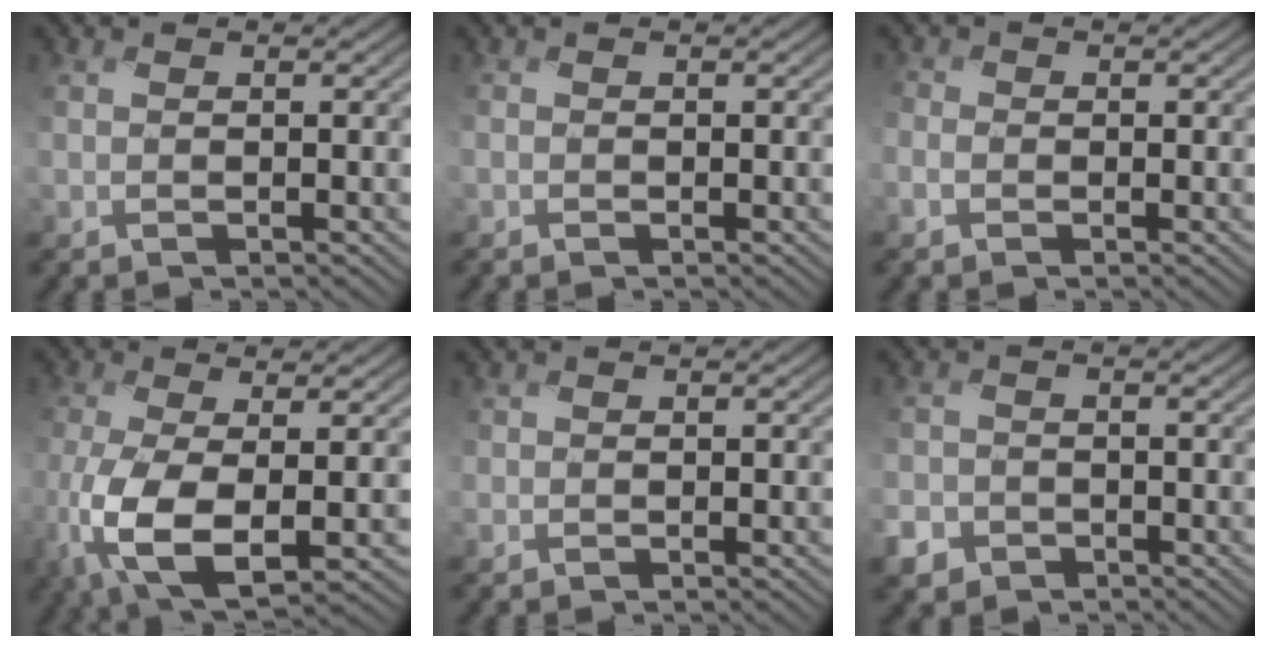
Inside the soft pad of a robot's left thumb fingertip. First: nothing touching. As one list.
[{"total": 0.6, "force": [-0.4, 0.4, -0.1], "torque": [0.000, -0.005, -0.011]}, {"total": 1.9, "force": [-0.9, 1.6, 0.6], "torque": [-0.016, -0.001, -0.025]}, {"total": 10.1, "force": [-2.5, 4.3, 8.8], "torque": [-0.211, -0.026, -0.045]}, {"total": 0.9, "force": [0.0, 0.9, 0.0], "torque": [0.000, -0.002, -0.003]}, {"total": 3.6, "force": [-2.1, 2.7, 1.0], "torque": [-0.030, -0.008, -0.050]}]